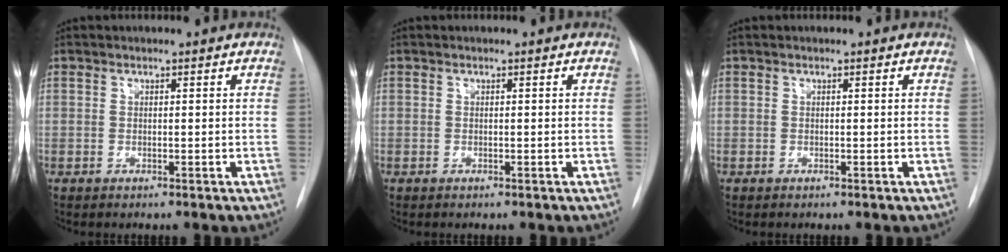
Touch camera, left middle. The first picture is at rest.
{"total": 0.0}
{"total": 0.0}